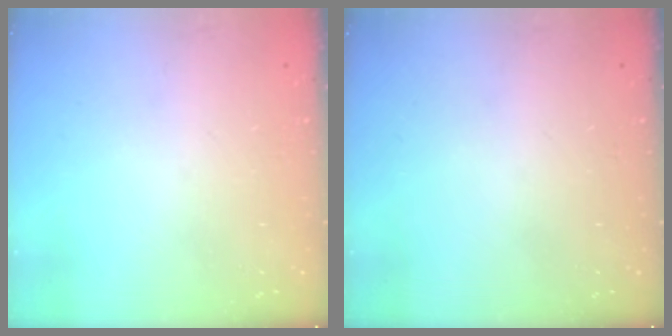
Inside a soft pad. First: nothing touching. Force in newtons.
{"total": 0.0}